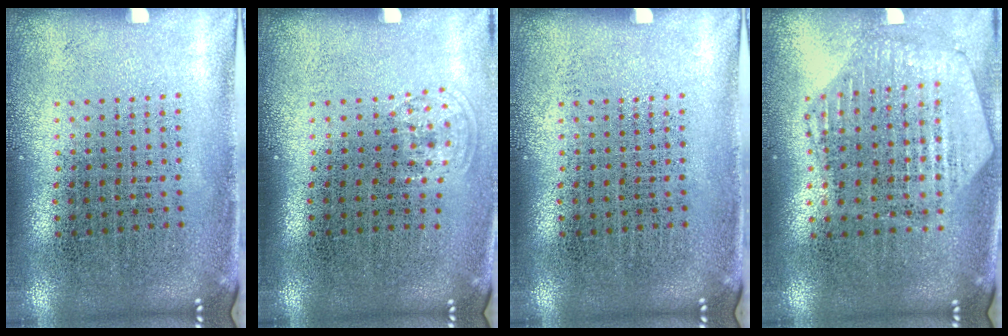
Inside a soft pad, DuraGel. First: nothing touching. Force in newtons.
{"total": 0.7, "press": 0.6, "slide": 0.4}
{"total": 0.0}
{"total": 1.3, "press": 1.2, "slide": 0.2}